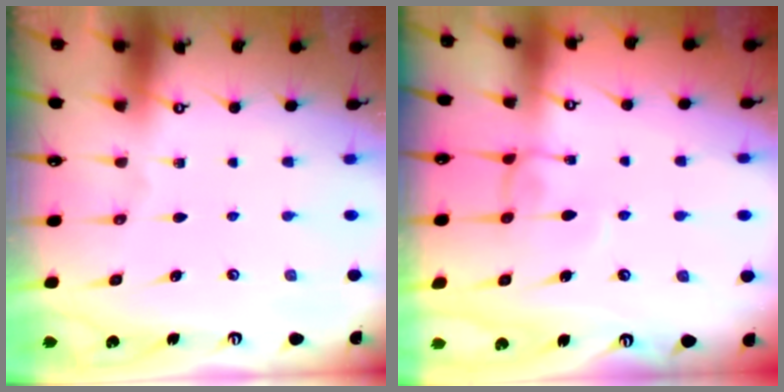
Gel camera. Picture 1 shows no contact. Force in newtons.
{"total": 1.4, "press": 1.4, "slide": 0.4}